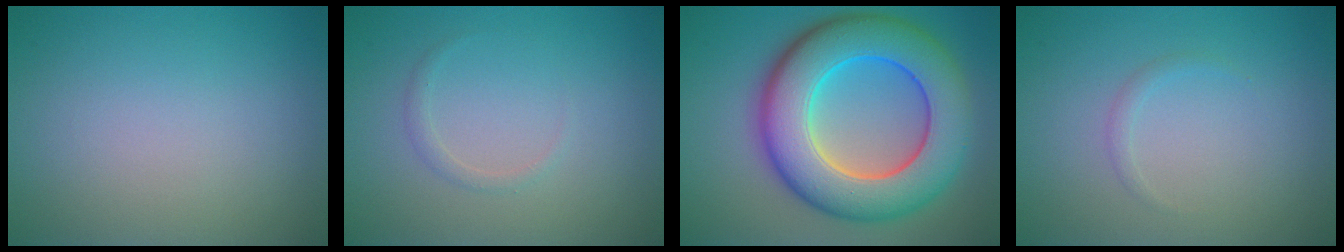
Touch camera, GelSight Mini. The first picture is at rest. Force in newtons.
{"total": 0.8, "press": 0.8, "slide": 0.2}
{"total": 11.9, "press": 11.9, "slide": 0.1}
{"total": 0.7, "press": 0.7, "slide": 0.0}